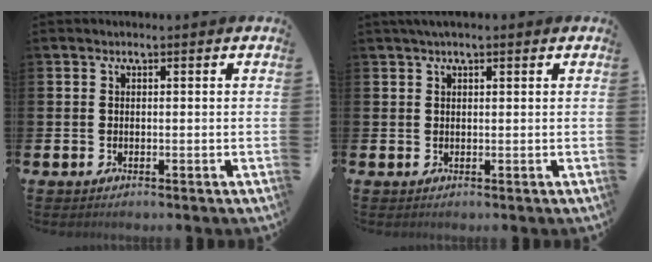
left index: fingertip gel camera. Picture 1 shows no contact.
{"total": 1.6, "force": [1.2, 0.4, 1.0], "torque": [-0.005, 0.000, 0.017]}